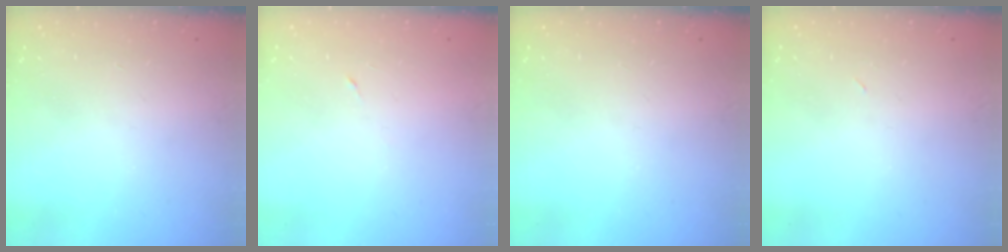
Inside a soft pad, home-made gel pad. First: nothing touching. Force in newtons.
{"total": 3.1, "press": 2.9, "slide": 1.1}
{"total": 0.0}
{"total": 2.9, "press": 2.9, "slide": 0.7}